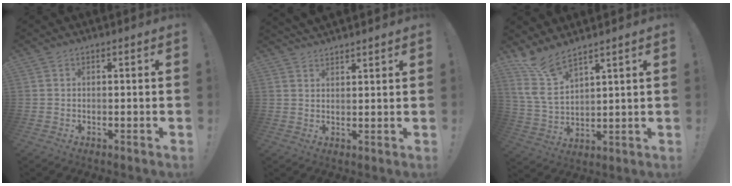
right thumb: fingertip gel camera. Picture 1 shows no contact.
{"total": 3.1, "force": [3.0, 0.2, 0.3], "torque": [-0.001, -0.020, 0.056]}
{"total": 9.5, "force": [7.4, 3.4, 4.9], "torque": [-0.106, -0.044, 0.146]}